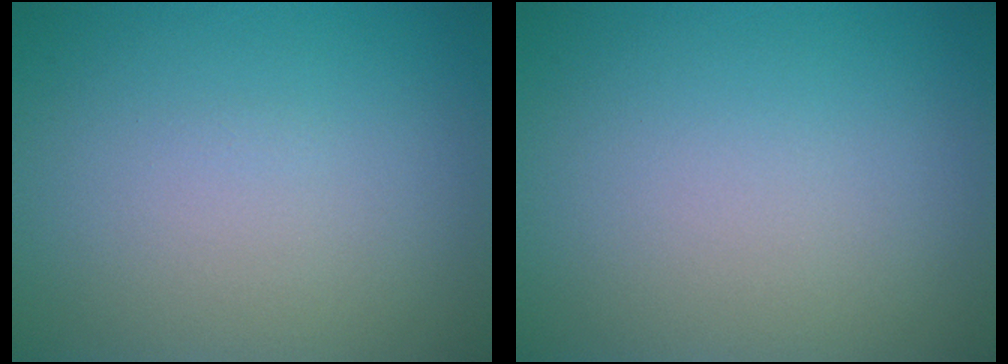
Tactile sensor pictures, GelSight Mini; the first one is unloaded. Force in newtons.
{"total": 0.0}